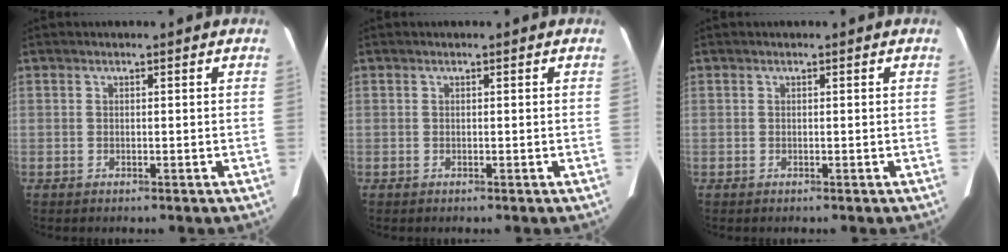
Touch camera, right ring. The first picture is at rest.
{"total": 0.0}
{"total": 0.0}